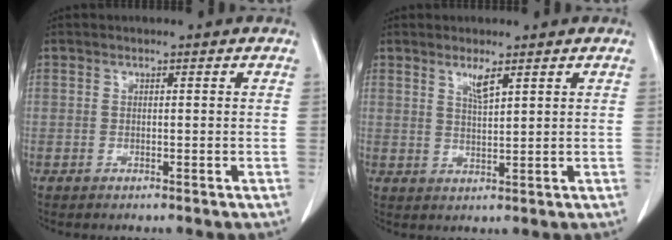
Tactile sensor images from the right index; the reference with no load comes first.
{"total": 2.7, "force": [1.8, 0.1, 2.1], "torque": [-0.043, -0.005, 0.036]}